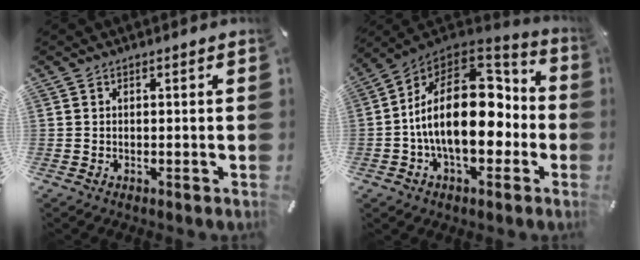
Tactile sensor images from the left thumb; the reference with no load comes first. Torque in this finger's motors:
{"motor_torque": [2.48, 2.52, 2.10, 0.67, 0.45]}